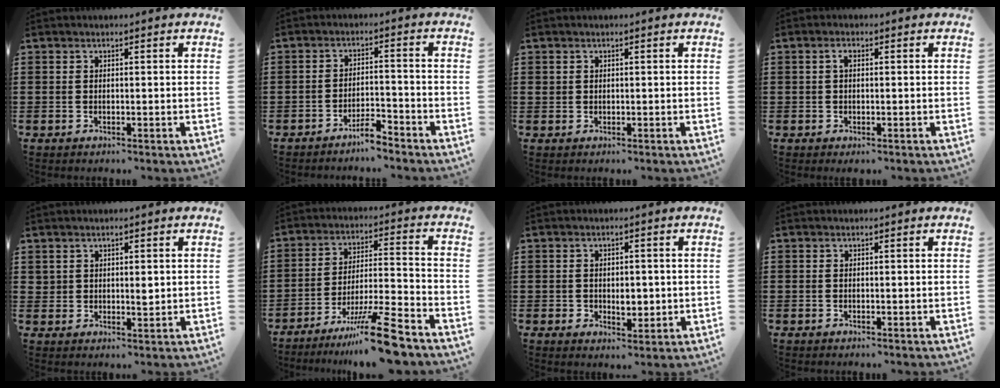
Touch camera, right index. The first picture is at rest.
{"total": 3.7, "force": [-3.4, 0.3, 1.4], "torque": [-0.026, 0.008, -0.067]}
{"total": 0.8, "force": [0.3, 0.7, 0.1], "torque": [-0.004, 0.003, 0.006]}
{"total": 1.3, "force": [0.2, 0.6, 1.1], "torque": [-0.023, 0.005, 0.002]}
{"total": 2.0, "force": [1.1, 1.3, 1.1], "torque": [-0.018, 0.003, 0.019]}
{"total": 11.8, "force": [-9.0, 0.2, 7.7], "torque": [-0.116, 0.021, -0.164]}
{"total": 3.0, "force": [-0.1, 2.2, 2.1], "torque": [-0.039, 0.004, -0.006]}
{"total": 0.0}